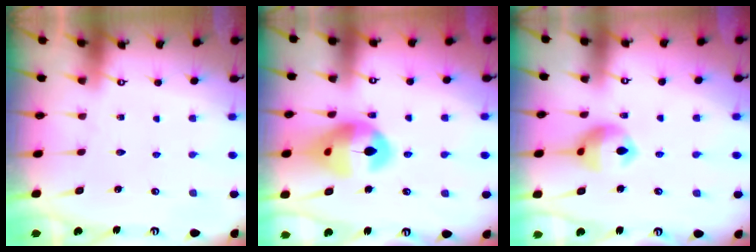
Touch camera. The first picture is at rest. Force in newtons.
{"total": 14.6, "press": 14.5, "slide": 1.6}
{"total": 11.9, "press": 11.8, "slide": 1.6}